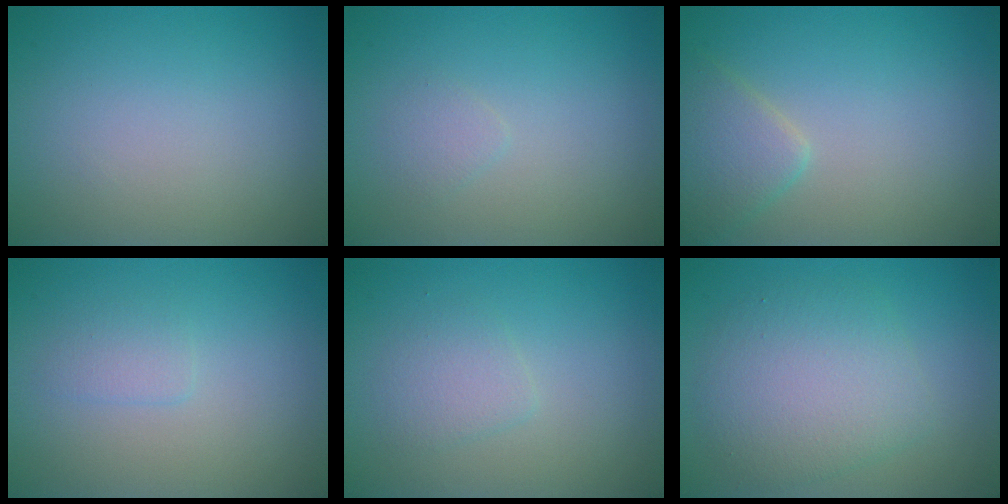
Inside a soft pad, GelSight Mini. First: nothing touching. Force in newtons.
{"total": 0.9, "press": 0.9, "slide": 0.0}
{"total": 2.8, "press": 2.8, "slide": 0.1}
{"total": 1.2, "press": 1.2, "slide": 0.1}
{"total": 1.8, "press": 1.8, "slide": 0.0}
{"total": 5.2, "press": 5.2, "slide": 0.1}